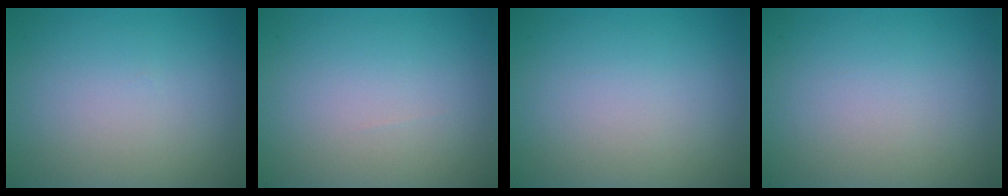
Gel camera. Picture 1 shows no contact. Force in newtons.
{"total": 0.0}
{"total": 0.0}
{"total": 0.0}